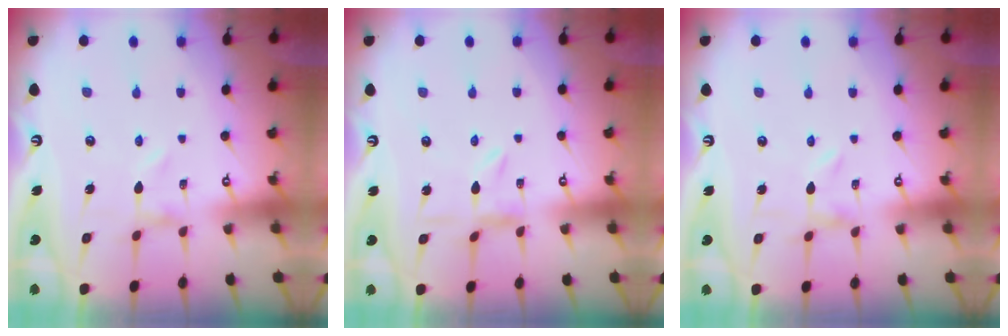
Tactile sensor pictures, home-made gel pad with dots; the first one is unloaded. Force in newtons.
{"total": 0.0}
{"total": 0.0}